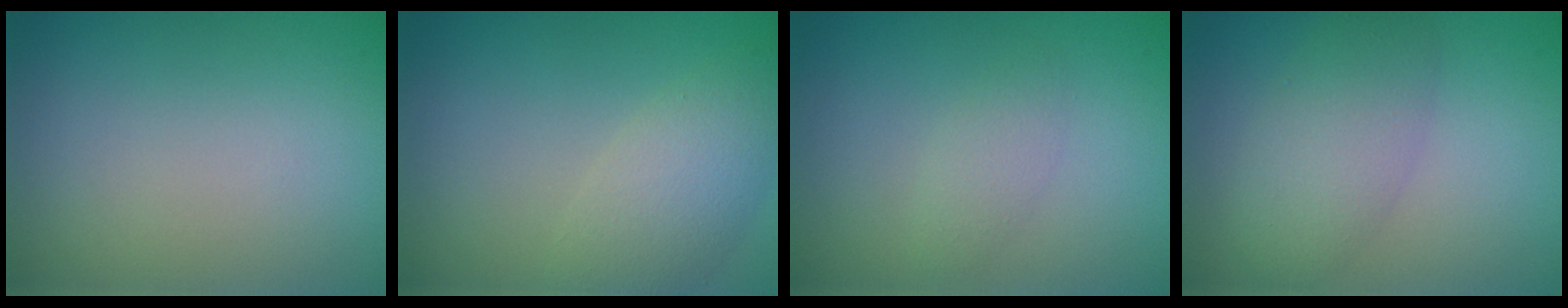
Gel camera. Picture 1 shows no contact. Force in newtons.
{"total": 4.0, "press": 4.0, "slide": 0.3}
{"total": 1.4, "press": 1.4, "slide": 0.0}
{"total": 4.2, "press": 4.2, "slide": 0.3}